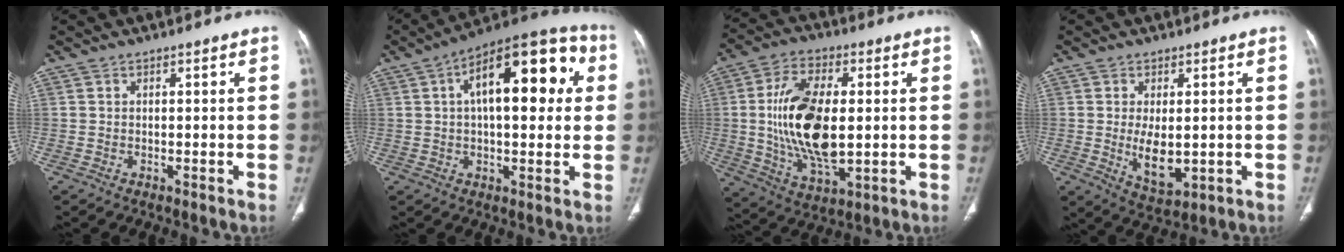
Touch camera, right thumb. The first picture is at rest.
{"total": 21.2, "force": [5.0, 9.5, 18.3], "torque": [-0.240, 0.029, 0.064]}
{"total": 18.5, "force": [0.6, 9.2, 16.1], "torque": [-0.303, -0.011, 0.017]}
{"total": 7.3, "force": [-0.4, 3.7, 6.2], "torque": [-0.098, -0.018, 0.008]}